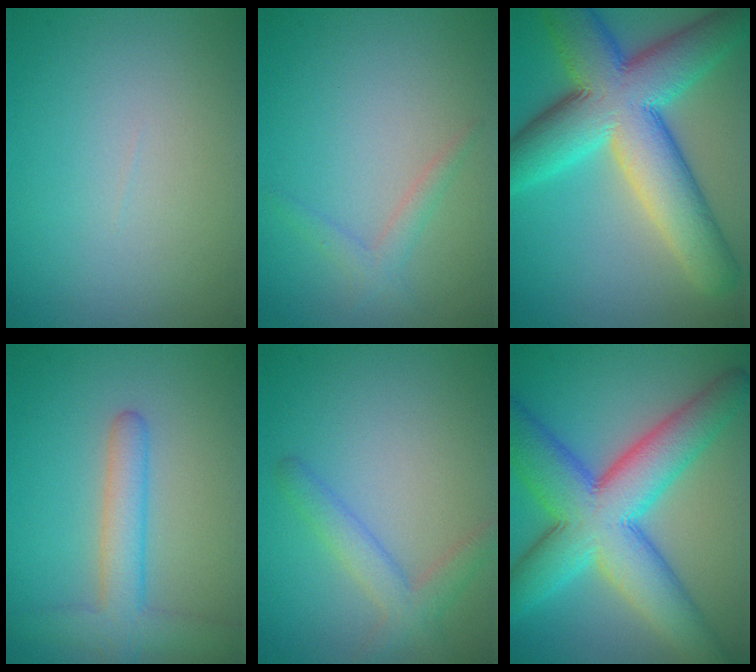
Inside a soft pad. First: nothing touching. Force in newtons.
{"total": 1.4, "press": 1.4, "slide": 0.1}
{"total": 12.3, "press": 12.3, "slide": 0.5}
{"total": 4.2, "press": 4.2, "slide": 0.3}
{"total": 2.7, "press": 2.7, "slide": 0.2}
{"total": 11.2, "press": 11.2, "slide": 0.2}